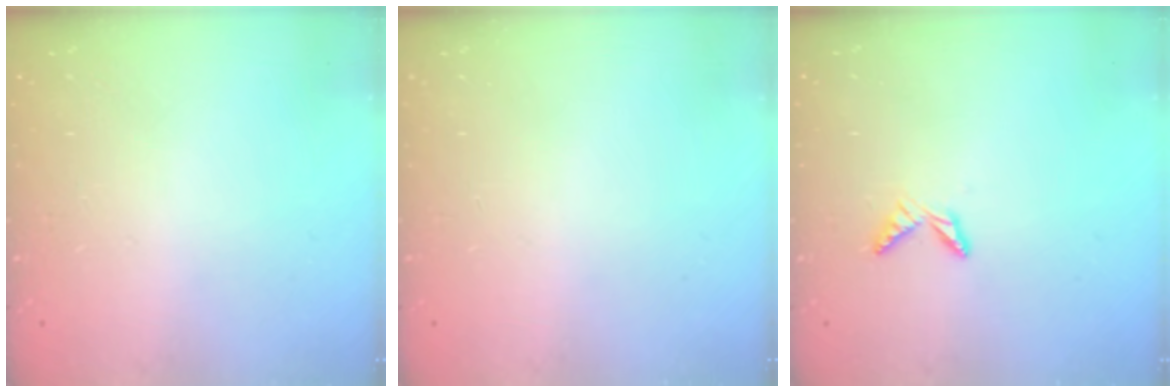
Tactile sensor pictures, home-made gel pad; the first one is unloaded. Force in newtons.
{"total": 0.0}
{"total": 4.7, "press": 4.7, "slide": 0.4}